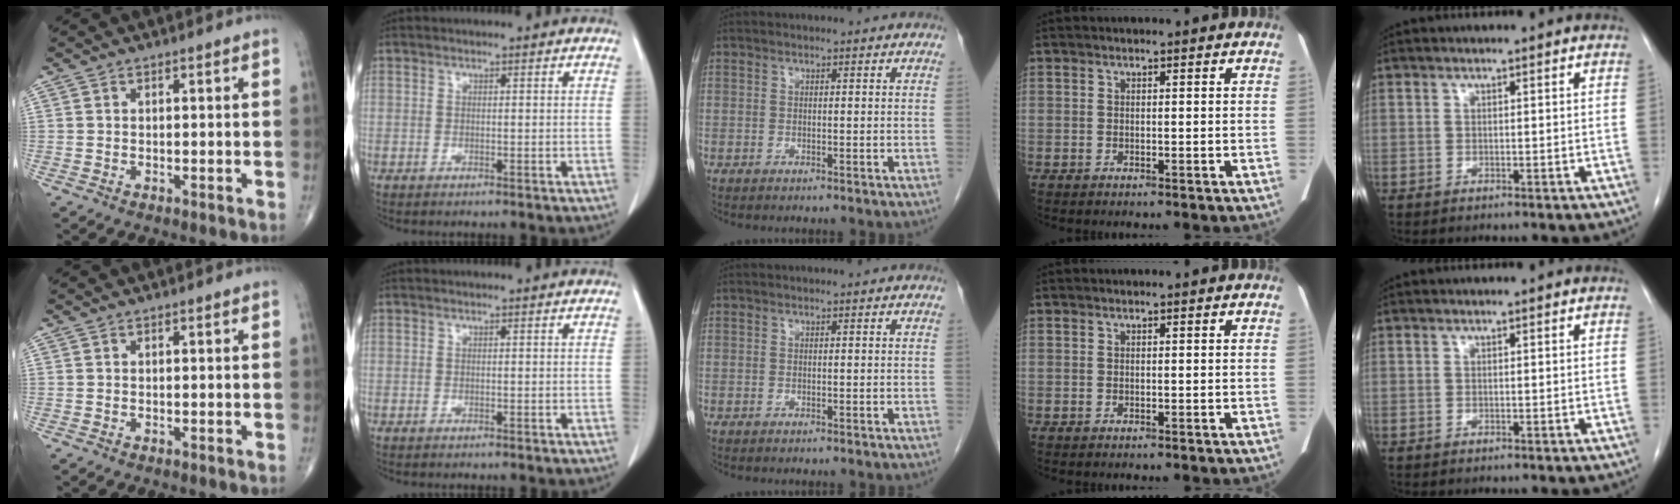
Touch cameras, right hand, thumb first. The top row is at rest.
{}